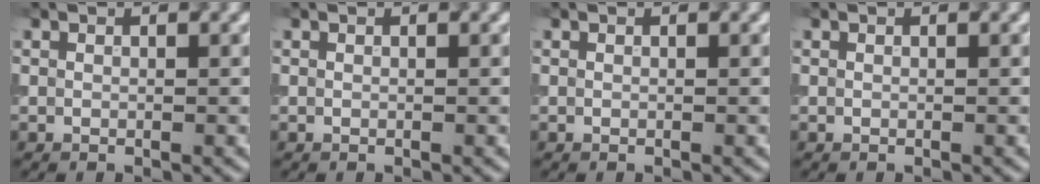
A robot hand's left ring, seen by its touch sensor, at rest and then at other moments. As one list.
[{"total": 0.0}, {"total": 0.0}, {"total": 0.0}]